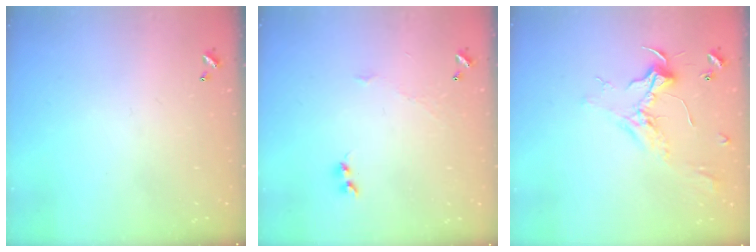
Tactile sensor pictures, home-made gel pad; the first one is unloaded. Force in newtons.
{"total": 1.9, "press": 1.9, "slide": 0.3}
{"total": 2.3, "press": 2.2, "slide": 0.6}